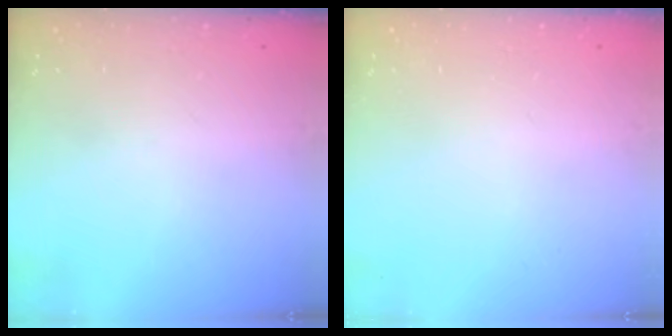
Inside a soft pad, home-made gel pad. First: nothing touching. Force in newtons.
{"total": 0.0}